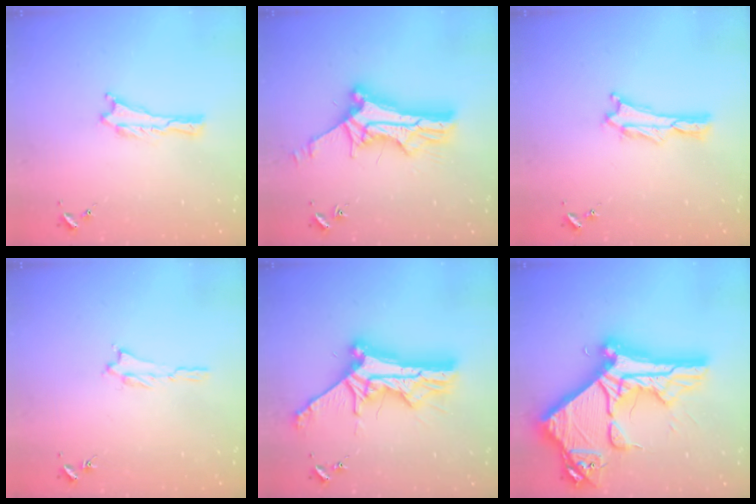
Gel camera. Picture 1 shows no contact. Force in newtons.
{"total": 11.6, "press": 11.6, "slide": 1.1}
{"total": 0.9, "press": 0.9, "slide": 0.2}
{"total": 1.2, "press": 1.2, "slide": 0.3}
{"total": 11.9, "press": 11.9, "slide": 1.0}
{"total": 21.7, "press": 21.6, "slide": 2.2}